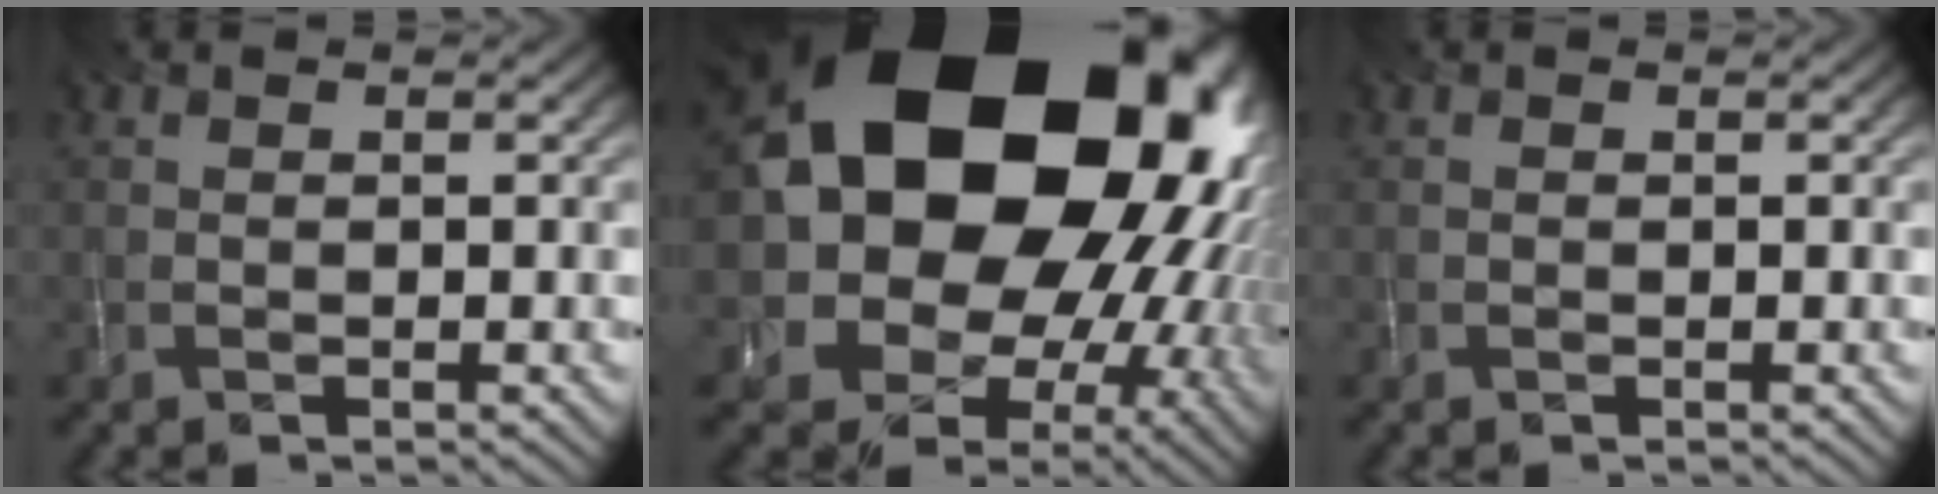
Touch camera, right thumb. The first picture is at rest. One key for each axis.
{"total": 26.0, "fx": 5.0, "fy": 21.1, "fz": 14.3, "tx": -0.268, "ty": -0.032, "tz": 0.067}
{"total": 0.0}